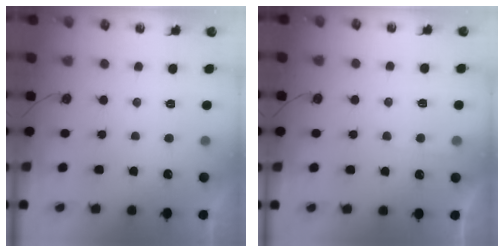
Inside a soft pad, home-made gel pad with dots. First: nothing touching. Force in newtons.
{"total": 4.3, "press": 4.2, "slide": 0.6}